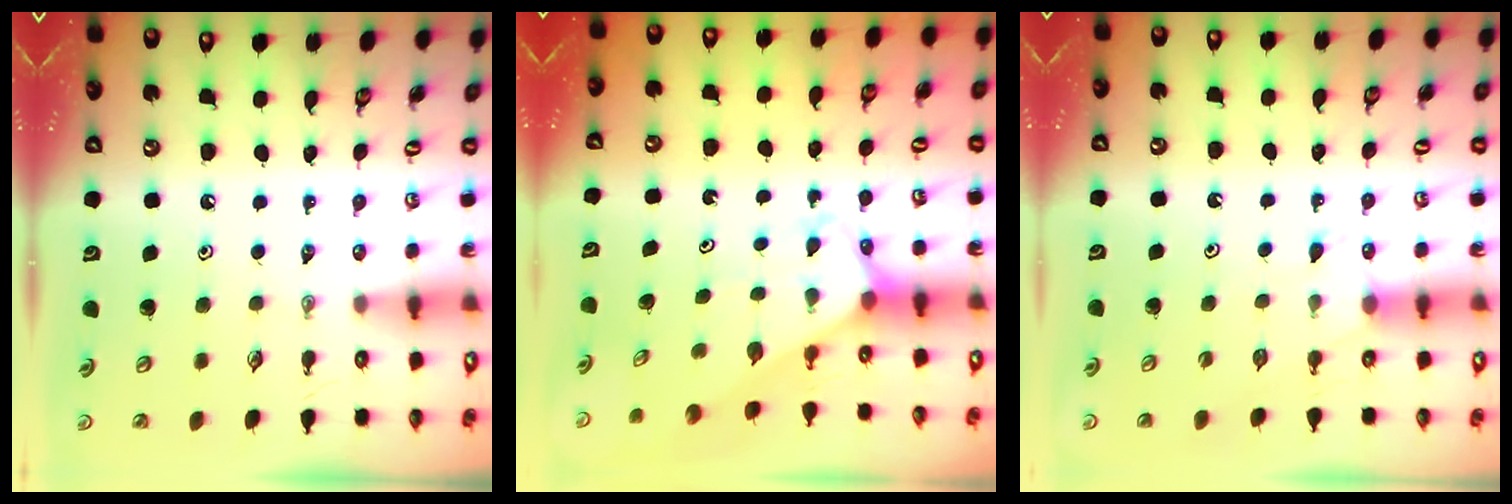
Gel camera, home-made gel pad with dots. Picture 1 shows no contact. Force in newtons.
{"total": 2.6, "press": 2.6, "slide": 0.2}
{"total": 4.4, "press": 4.4, "slide": 0.6}